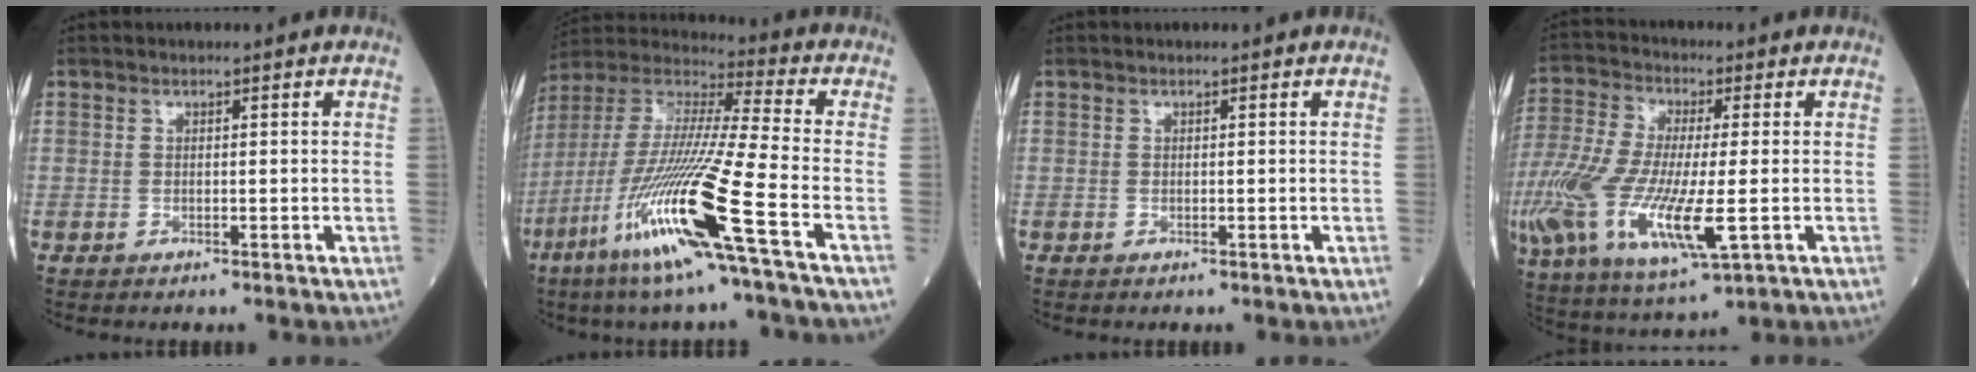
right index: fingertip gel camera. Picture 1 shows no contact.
{"total": 19.8, "force": [-8.9, -1.0, 17.7], "torque": [-0.394, -0.051, -0.182]}
{"total": 0.0}
{"total": 22.1, "force": [-5.7, 6.2, 20.4], "torque": [-0.496, -0.058, -0.099]}